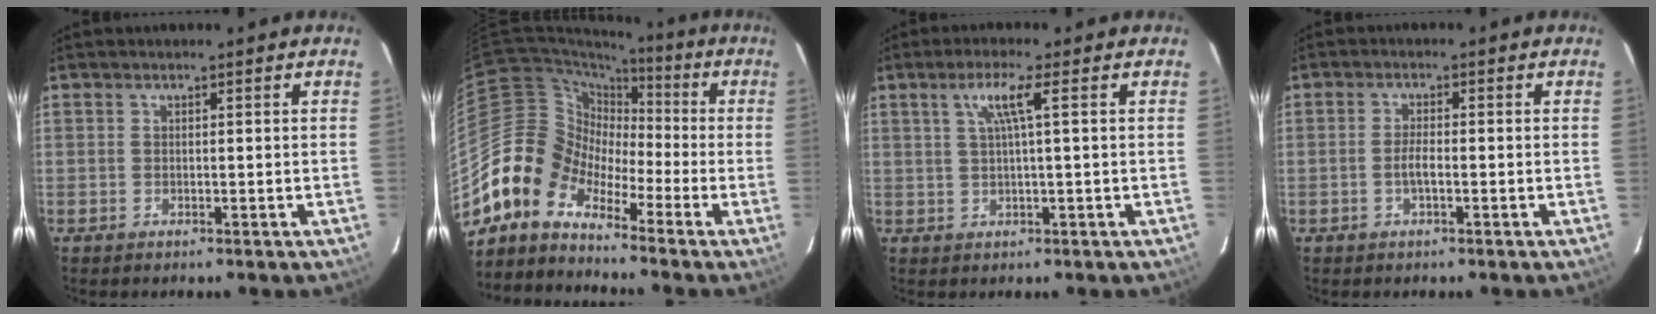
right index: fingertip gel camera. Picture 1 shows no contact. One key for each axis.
{"total": 10.3, "fx": -6.9, "fy": 7.3, "fz": 2.4, "tx": -0.055, "ty": 0.037, "tz": -0.162}
{"total": 4.3, "fx": 1.3, "fy": -0.6, "fz": 4.1, "tx": -0.075, "ty": 0.004, "tz": 0.026}
{"total": 2.3, "fx": -0.8, "fy": 0.5, "fz": 2.0, "tx": -0.040, "ty": 0.000, "tz": -0.016}